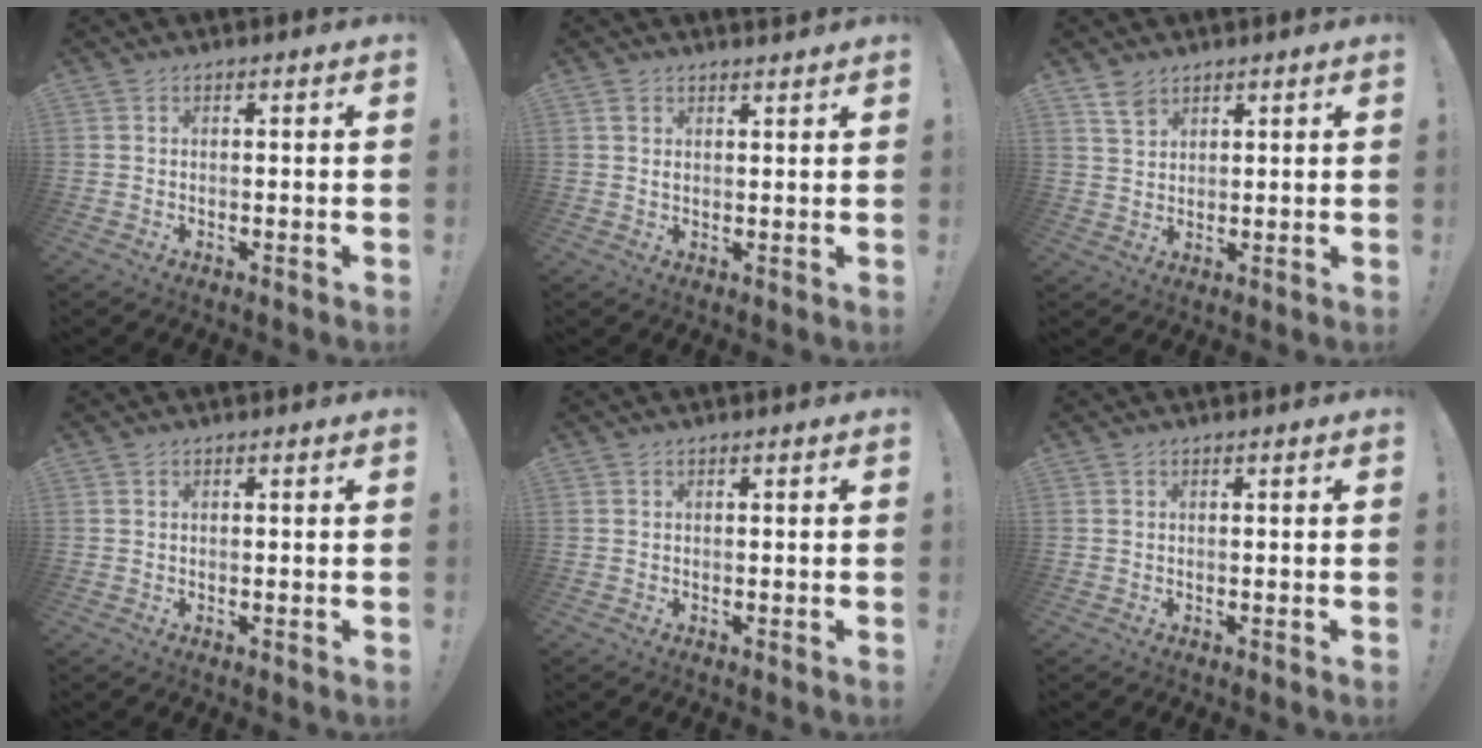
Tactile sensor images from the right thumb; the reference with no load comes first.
{"total": 1.8, "force": [1.6, 0.5, 0.6], "torque": [-0.001, -0.013, 0.028]}
{"total": 4.4, "force": [3.4, 2.4, 1.5], "torque": [-0.020, -0.020, 0.064]}
{"total": 0.0}
{"total": 0.0}
{"total": 0.0}